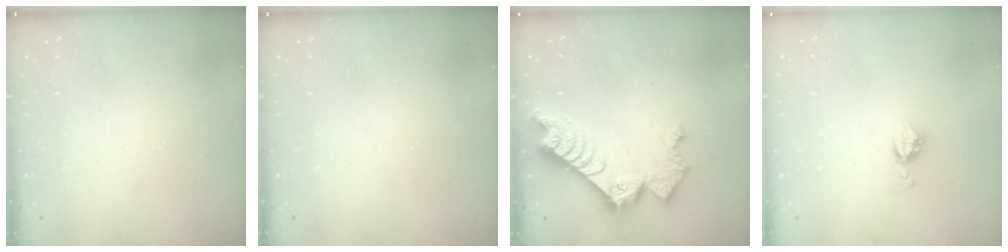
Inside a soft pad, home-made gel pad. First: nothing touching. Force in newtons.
{"total": 0.0}
{"total": 10.7, "press": 10.6, "slide": 1.1}
{"total": 4.6, "press": 4.6, "slide": 0.4}